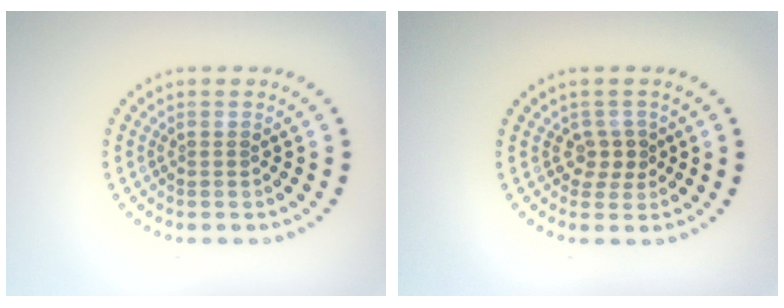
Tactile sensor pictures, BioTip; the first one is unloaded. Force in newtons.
{"total": 1.9, "press": 1.6, "slide": 1.0}